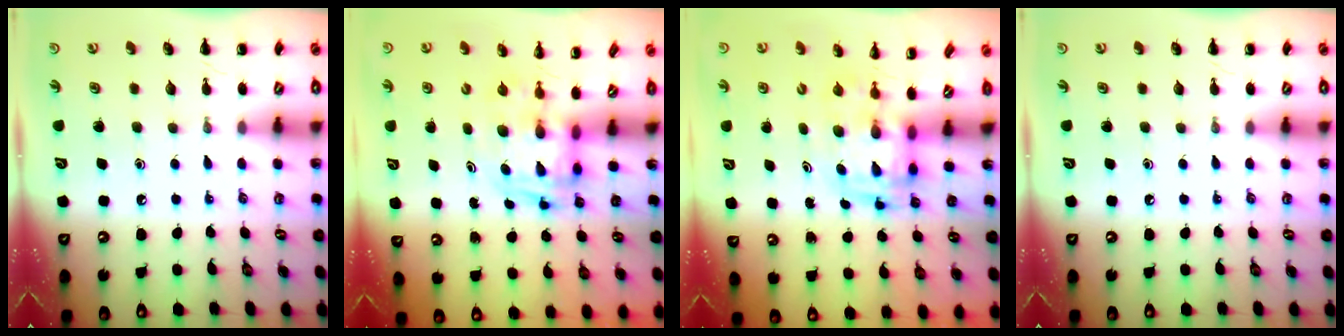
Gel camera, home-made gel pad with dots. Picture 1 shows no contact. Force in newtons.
{"total": 2.8, "press": 2.8, "slide": 0.5}
{"total": 2.8, "press": 2.7, "slide": 0.6}
{"total": 0.0}